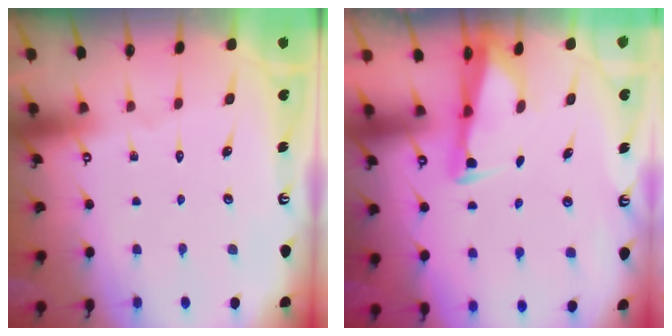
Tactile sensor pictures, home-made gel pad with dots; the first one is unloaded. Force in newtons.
{"total": 2.6, "press": 2.5, "slide": 0.6}